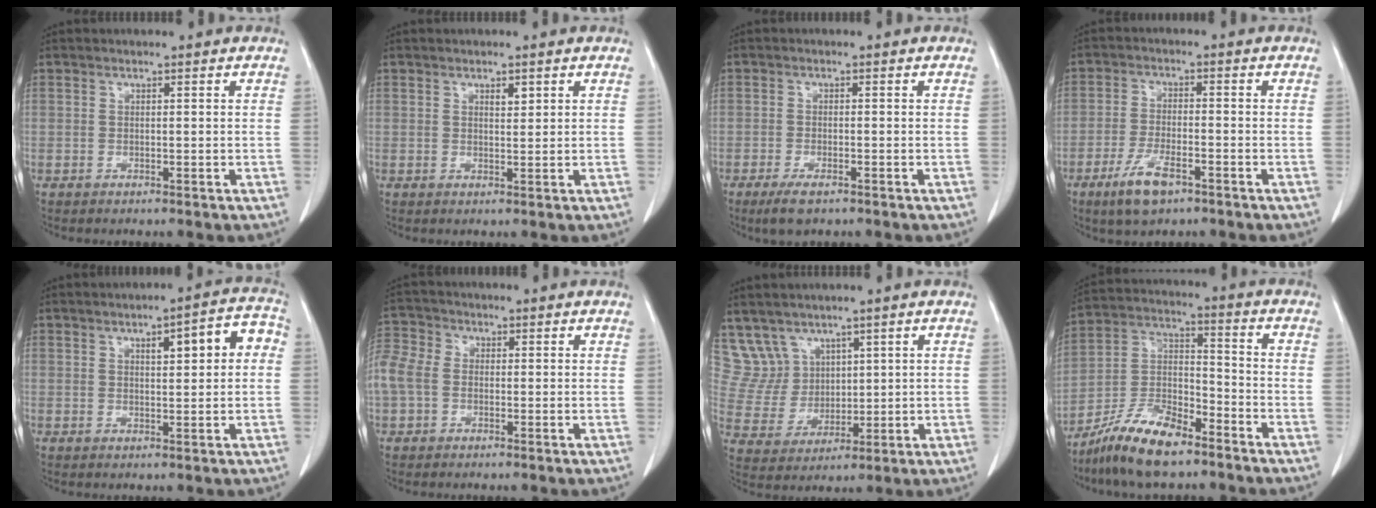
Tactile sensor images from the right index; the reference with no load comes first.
{"total": 1.4, "force": [0.8, 0.5, 1.0], "torque": [-0.016, -0.002, 0.012]}
{"total": 3.7, "force": [-2.5, 1.0, 2.5], "torque": [-0.054, -0.005, -0.040]}
{"total": 6.8, "force": [-4.2, 2.0, 5.0], "torque": [-0.103, -0.008, -0.072]}
{"total": 6.7, "force": [1.4, 1.7, 6.3], "torque": [-0.082, 0.027, 0.018]}
{"total": 13.7, "force": [-0.2, 11.7, 7.2], "torque": [-0.234, 0.040, -0.003]}
{"total": 7.5, "force": [5.1, 5.4, 0.0], "torque": [-0.011, 0.026, 0.121]}
{"total": 12.5, "force": [-9.4, 3.2, 7.5], "torque": [-0.151, 0.003, -0.175]}